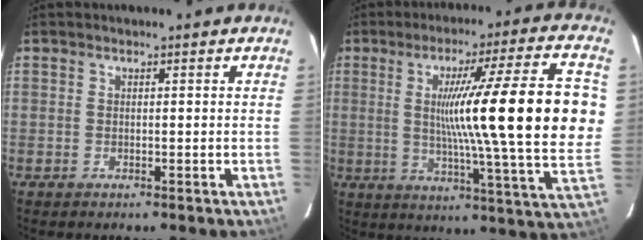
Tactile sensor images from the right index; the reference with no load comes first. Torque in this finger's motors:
{"motor_torque": [1.86, -0.28, 1.05, 0.21]}